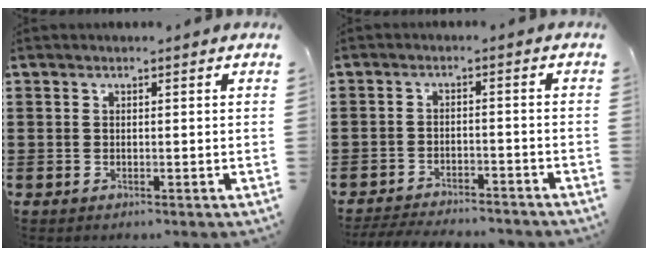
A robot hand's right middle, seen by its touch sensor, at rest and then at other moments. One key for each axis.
{"total": 3.7, "fx": -3.7, "fy": 0.3, "fz": 0.5, "tx": -0.016, "ty": 0.000, "tz": -0.079}